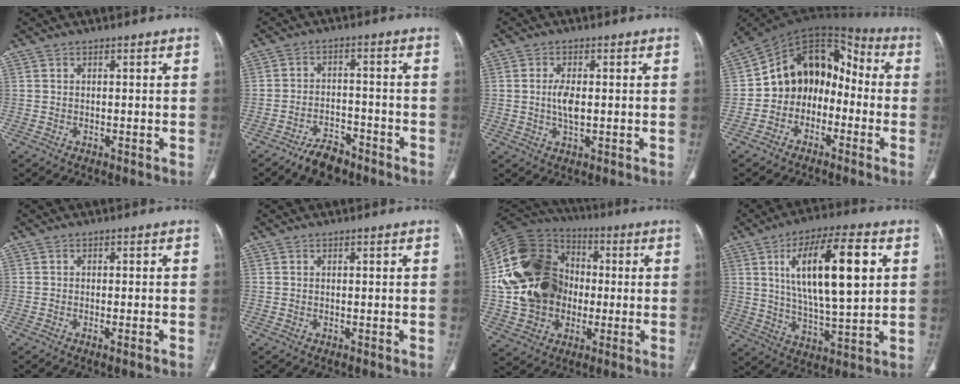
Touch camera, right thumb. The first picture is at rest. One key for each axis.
{"total": 6.6, "fx": -5.1, "fy": 3.0, "fz": 3.0, "tx": -0.042, "ty": 0.031, "tz": -0.085}
{"total": 4.0, "fx": 0.1, "fy": 1.8, "fz": 3.6, "tx": -0.075, "ty": -0.003, "tz": 0.004}
{"total": 14.6, "fx": -2.6, "fy": 11.4, "fz": 8.6, "tx": -0.088, "ty": 0.079, "tz": -0.058}
{"total": 1.5, "fx": -0.9, "fy": 0.1, "fz": 1.2, "tx": -0.023, "ty": -0.002, "tz": -0.014}
{"total": 0.0}
{"total": 24.4, "fx": -0.4, "fy": 19.3, "fz": 14.8, "tx": -0.283, "ty": 0.028, "tz": -0.003}
{"total": 19.4, "fx": 5.3, "fy": 6.4, "fz": 17.6, "tx": -0.286, "ty": -0.008, "tz": 0.092}